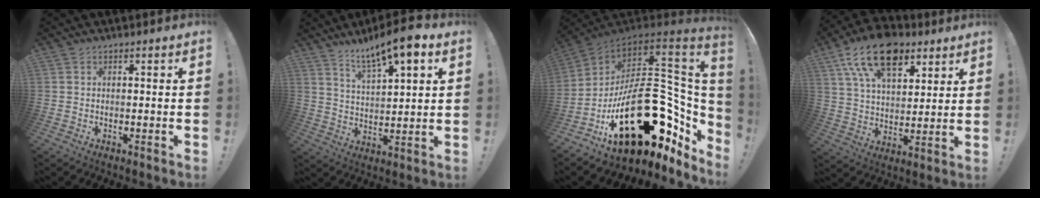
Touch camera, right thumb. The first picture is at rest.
{"total": 11.2, "force": [8.0, 2.4, 7.4], "torque": [-0.129, -0.043, 0.137]}
{"total": 35.2, "force": [-8.6, 18.8, 28.5], "torque": [-0.429, 0.008, -0.089]}
{"total": 18.0, "force": [10.2, 10.0, 10.9], "torque": [-0.179, -0.053, 0.186]}